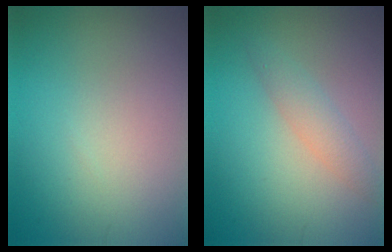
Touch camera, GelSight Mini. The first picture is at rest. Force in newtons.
{"total": 2.1, "press": 2.1, "slide": 0.1}